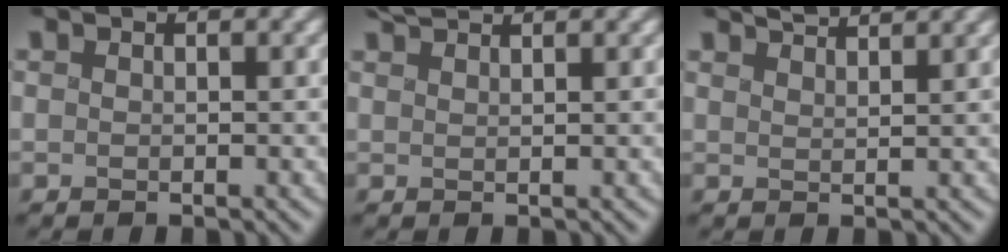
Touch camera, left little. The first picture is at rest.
{"total": 2.0, "force": [1.9, 0.2, 0.6], "torque": [-0.004, 0.010, 0.037]}
{"total": 3.6, "force": [3.2, 0.7, 1.5], "torque": [-0.013, 0.014, 0.034]}